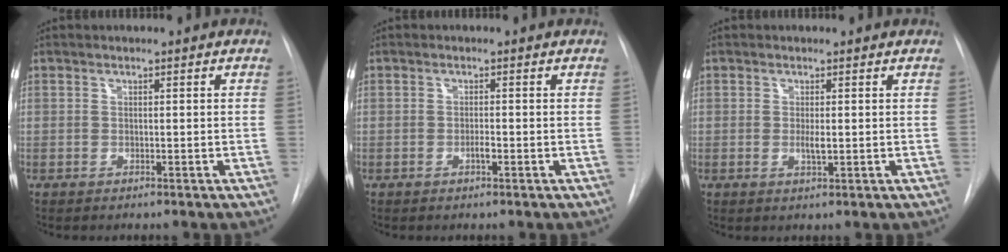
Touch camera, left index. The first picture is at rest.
{"total": 1.4, "force": [-1.2, 0.1, 0.7], "torque": [-0.011, -0.005, -0.021]}
{"total": 1.6, "force": [-0.6, 0.3, 1.5], "torque": [-0.027, -0.008, -0.010]}